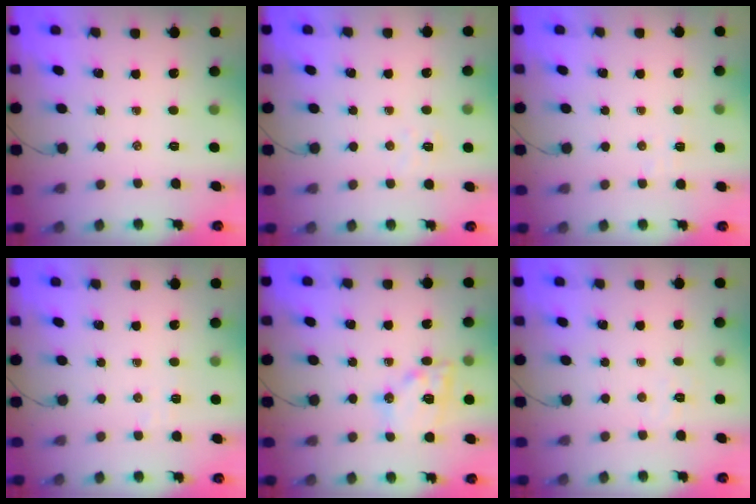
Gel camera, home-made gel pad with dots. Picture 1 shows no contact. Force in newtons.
{"total": 4.0, "press": 3.9, "slide": 1.0}
{"total": 2.9, "press": 2.8, "slide": 0.6}
{"total": 2.9, "press": 2.8, "slide": 0.6}
{"total": 14.2, "press": 14.0, "slide": 1.9}
{"total": 3.8, "press": 3.7, "slide": 0.8}